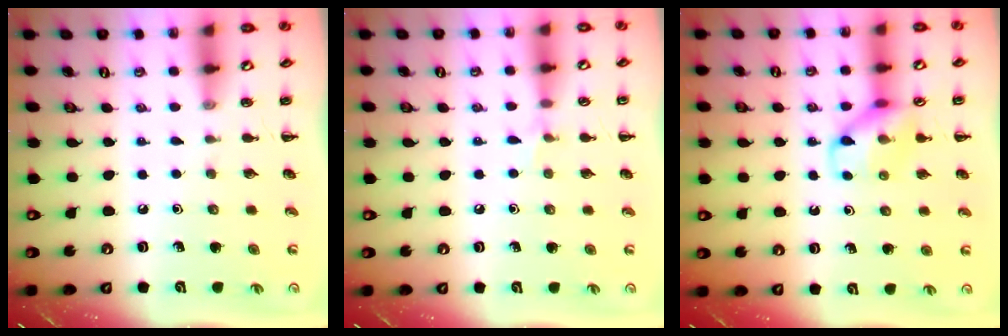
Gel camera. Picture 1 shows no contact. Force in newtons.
{"total": 3.7, "press": 3.4, "slide": 1.4}
{"total": 12.3, "press": 12.2, "slide": 1.6}